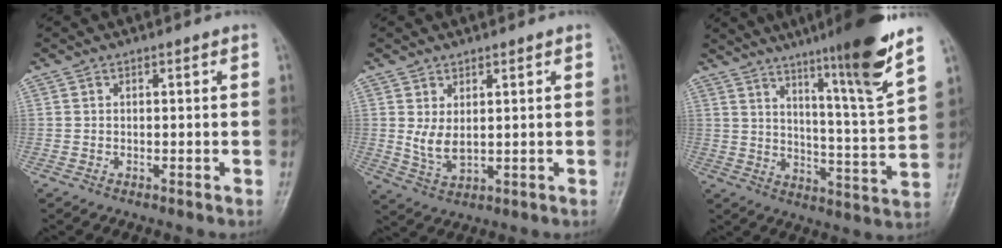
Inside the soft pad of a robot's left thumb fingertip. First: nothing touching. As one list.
[{"total": 4.6, "force": [1.1, 2.2, 3.9], "torque": [-0.071, -0.013, 0.032]}, {"total": 17.4, "force": [11.5, 0.1, 13.1], "torque": [-0.185, -0.064, 0.174]}]